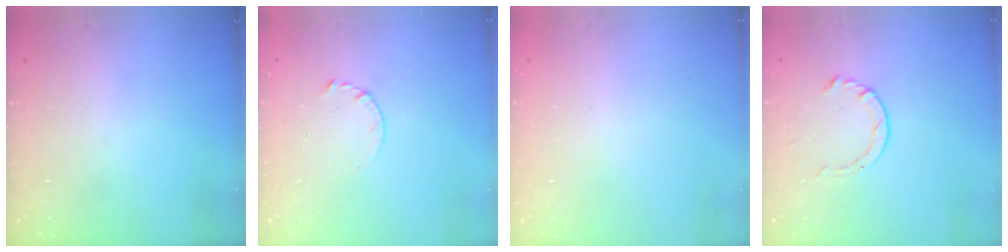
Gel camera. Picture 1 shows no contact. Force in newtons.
{"total": 3.9, "press": 3.9, "slide": 0.5}
{"total": 2.6, "press": 2.6, "slide": 0.2}
{"total": 3.5, "press": 3.5, "slide": 0.4}